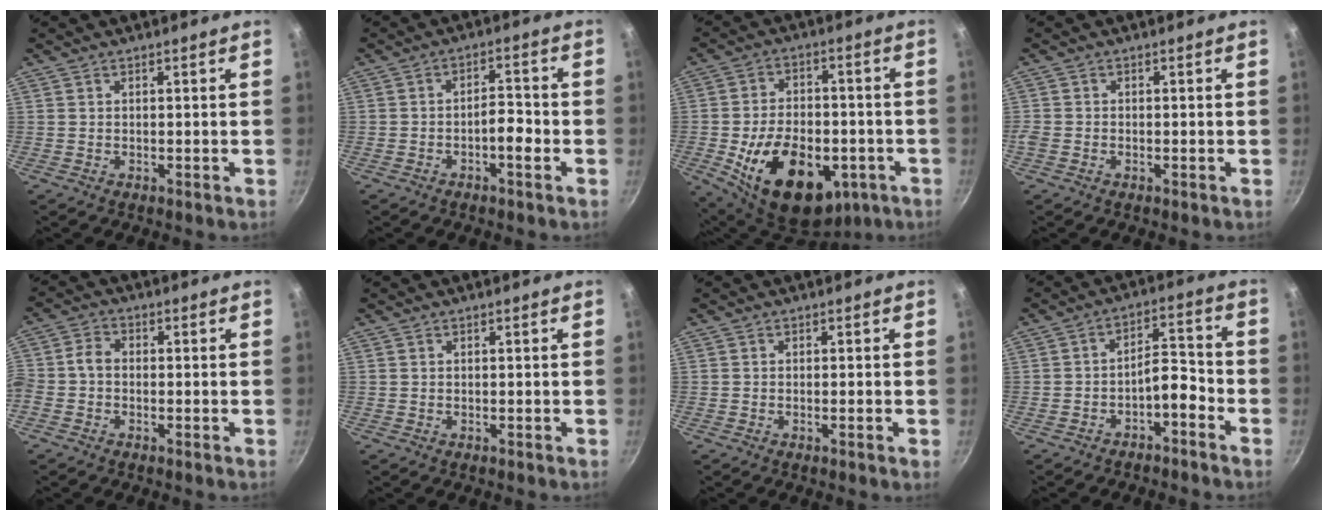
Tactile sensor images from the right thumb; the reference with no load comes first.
{"total": 3.8, "force": [-1.8, 0.9, 3.2], "torque": [-0.057, 0.021, -0.031]}
{"total": 21.8, "force": [-6.8, 13.5, 15.7], "torque": [-0.228, 0.021, -0.088]}
{"total": 1.5, "force": [-0.8, 1.1, 0.7], "torque": [-0.019, 0.001, -0.018]}
{"total": 4.0, "force": [-1.3, 2.9, 2.5], "torque": [-0.059, 0.021, -0.040]}
{"total": 0.0}
{"total": 1.0, "force": [-0.4, -0.1, 0.9], "torque": [-0.018, 0.000, -0.009]}
{"total": 5.9, "force": [-3.5, 2.5, 4.1], "torque": [-0.052, 0.056, -0.051]}